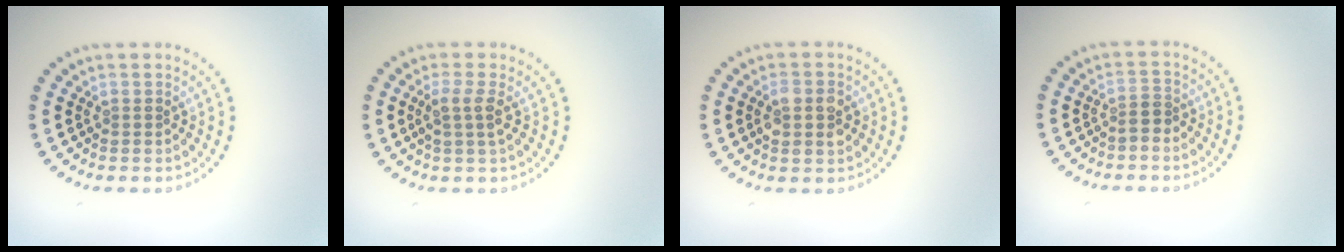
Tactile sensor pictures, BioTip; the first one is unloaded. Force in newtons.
{"total": 2.0, "press": 1.7, "slide": 1.0}
{"total": 2.7, "press": 2.7, "slide": 0.3}
{"total": 1.1, "press": 0.9, "slide": 0.7}